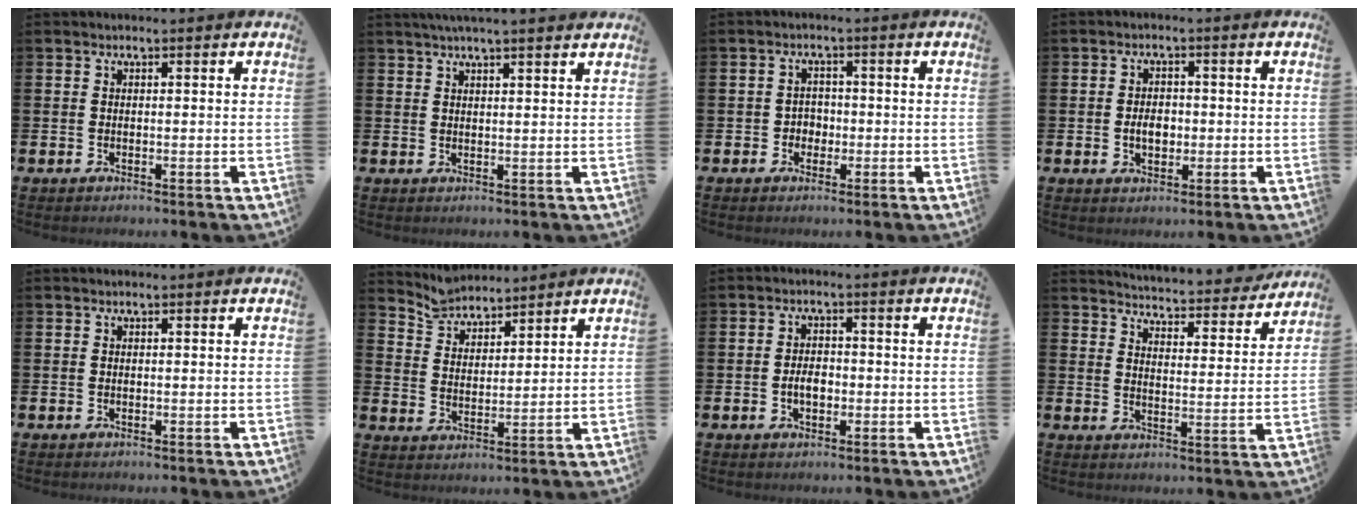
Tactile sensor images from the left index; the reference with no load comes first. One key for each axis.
{"total": 3.1, "fx": 2.9, "fy": -0.2, "fz": 1.2, "tx": -0.030, "ty": -0.005, "tz": 0.052}
{"total": 2.2, "fx": -0.7, "fy": 2.0, "fz": 0.6, "tx": -0.014, "ty": 0.005, "tz": -0.019}
{"total": 3.2, "fx": -0.4, "fy": 2.2, "fz": 2.3, "tx": -0.026, "ty": -0.002, "tz": -0.014}
{"total": 0.0}
{"total": 5.2, "fx": 5.0, "fy": 1.1, "fz": -0.2, "tx": -0.020, "ty": -0.027, "tz": 0.094}
{"total": 2.9, "fx": -0.6, "fy": 1.8, "fz": 2.2, "tx": -0.023, "ty": -0.005, "tz": -0.017}
{"total": 4.8, "fx": 4.8, "fy": 0.4, "fz": 0.3, "tx": -0.027, "ty": -0.042, "tz": 0.078}